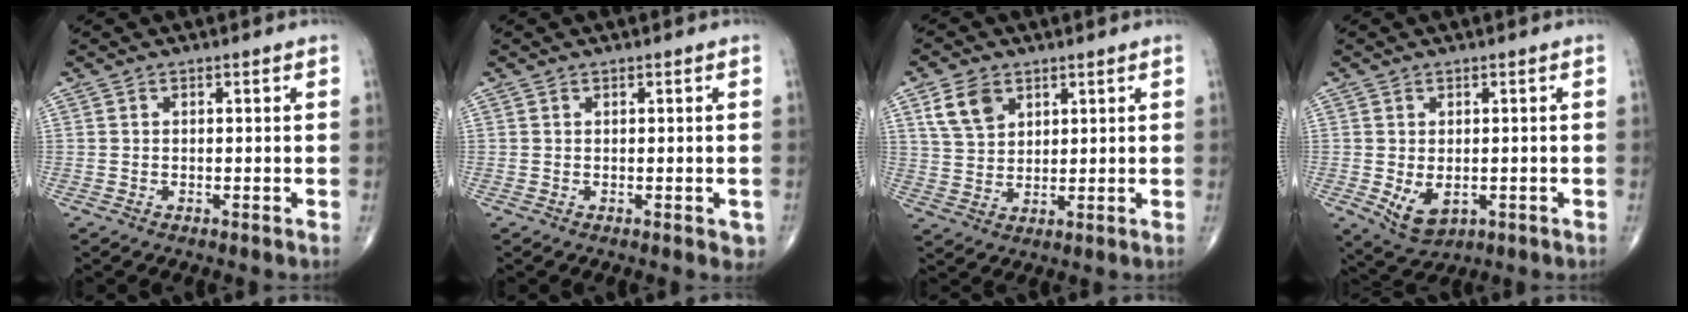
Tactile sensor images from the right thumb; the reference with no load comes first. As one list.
[{"total": 2.1, "force": [-0.5, 1.0, 1.8], "torque": [-0.008, 0.000, -0.004]}, {"total": 6.9, "force": [3.5, 4.7, 3.8], "torque": [-0.059, -0.012, 0.073]}, {"total": 5.5, "force": [-1.0, 3.7, 4.0], "torque": [-0.060, -0.011, 0.001]}]